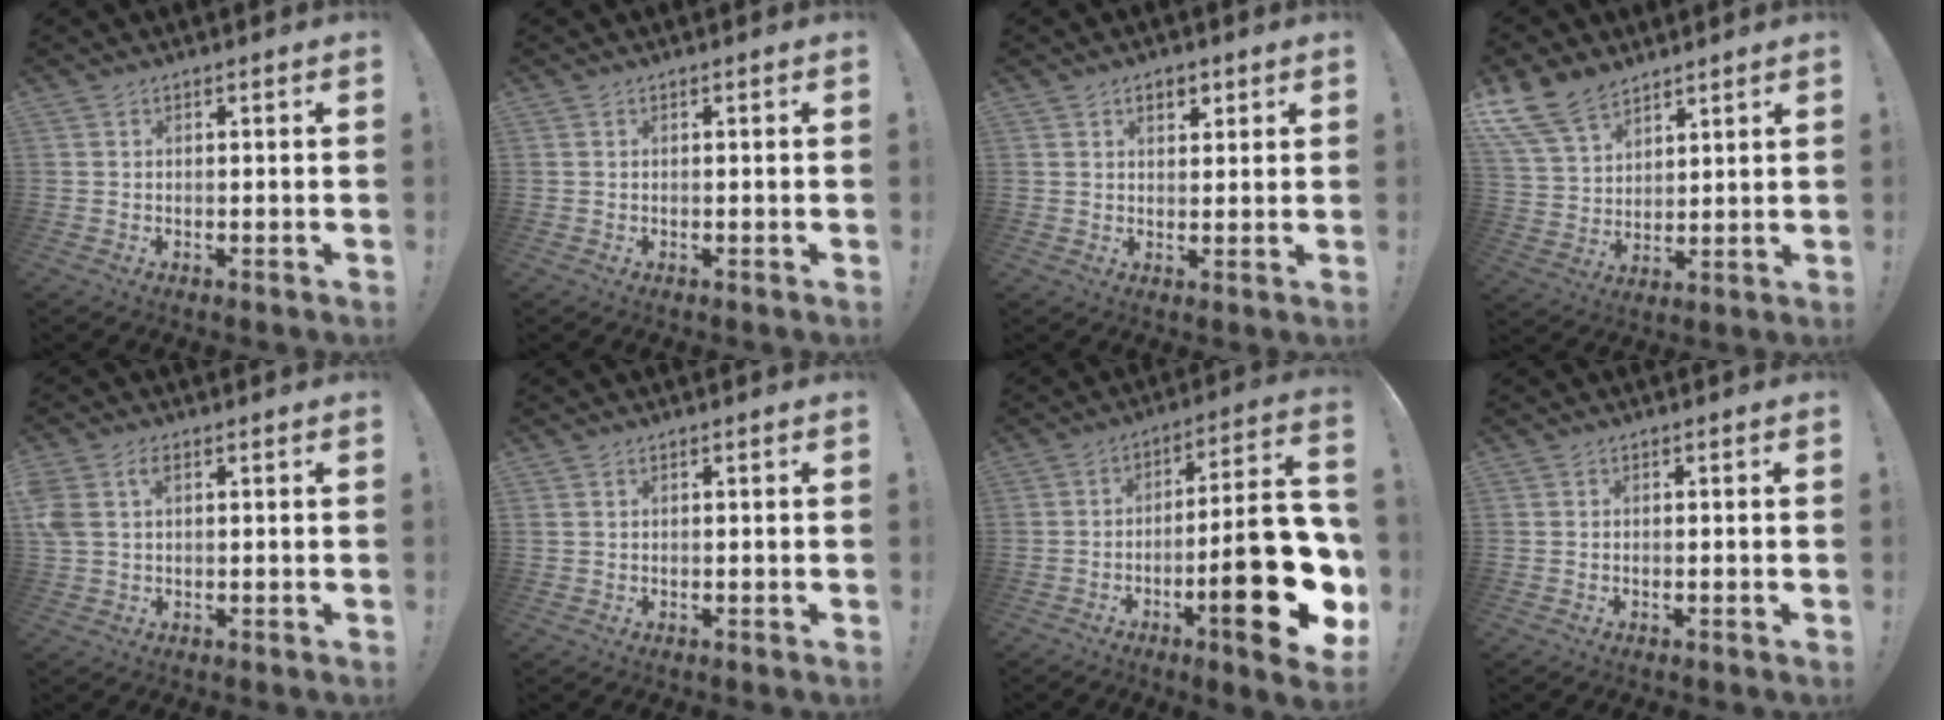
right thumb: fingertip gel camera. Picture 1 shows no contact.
{"total": 0.0}
{"total": 4.1, "force": [2.1, 2.6, 2.3], "torque": [-0.031, -0.002, 0.035]}
{"total": 13.5, "force": [9.8, 7.5, 5.6], "torque": [-0.117, -0.054, 0.190]}
{"total": 4.7, "force": [1.3, 2.9, 3.4], "torque": [-0.085, 0.005, 0.024]}
{"total": 0.6, "force": [0.3, 0.4, 0.3], "torque": [-0.011, 0.004, 0.006]}
{"total": 24.8, "force": [-7.6, 6.6, 22.7], "torque": [-0.322, 0.041, -0.111]}
{"total": 0.0}